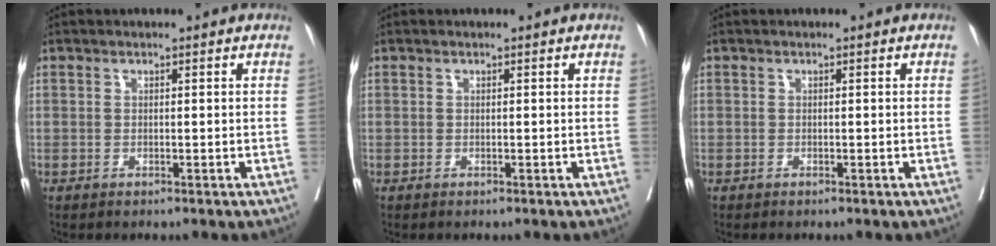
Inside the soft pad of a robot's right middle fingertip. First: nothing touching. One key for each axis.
{"total": 0.0}
{"total": 0.0}